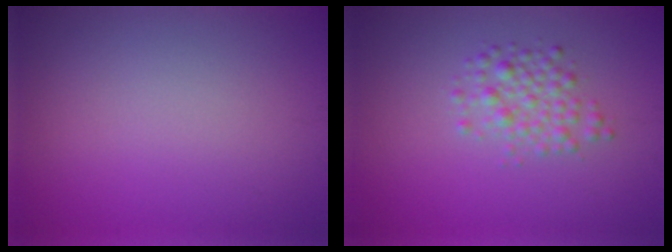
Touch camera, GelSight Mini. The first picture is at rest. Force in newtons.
{"total": 2.6, "press": 2.6, "slide": 0.1}